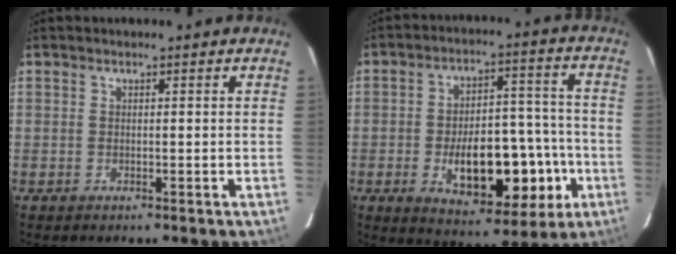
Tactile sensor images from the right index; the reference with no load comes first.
{"total": 16.1, "force": [-4.6, 7.2, 13.6], "torque": [-0.198, 0.020, -0.058]}